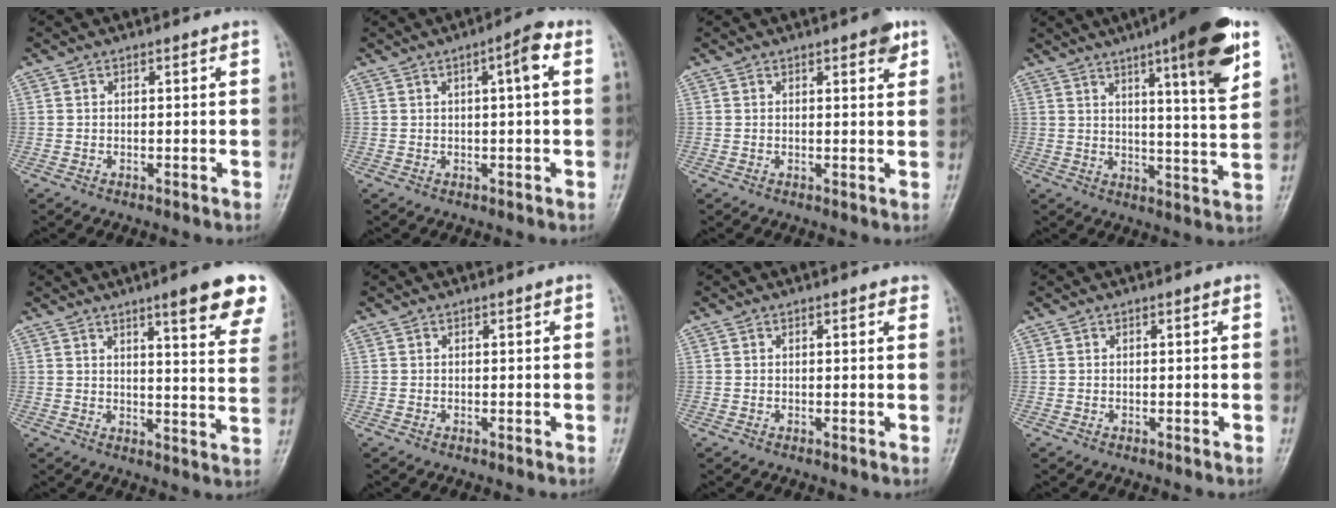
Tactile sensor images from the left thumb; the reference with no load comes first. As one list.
[{"total": 4.6, "force": [1.1, 0.8, 4.3], "torque": [-0.068, 0.011, 0.014]}, {"total": 3.2, "force": [1.8, 1.1, 2.4], "torque": [-0.023, -0.006, 0.018]}, {"total": 16.5, "force": [8.4, 2.5, 13.9], "torque": [-0.184, -0.035, 0.117]}, {"total": 14.3, "force": [9.3, 2.1, 10.7], "torque": [-0.109, -0.043, 0.107]}, {"total": 0.0}, {"total": 1.1, "force": [0.7, 0.4, 0.7], "torque": [-0.004, 0.000, 0.004]}, {"total": 0.0}]